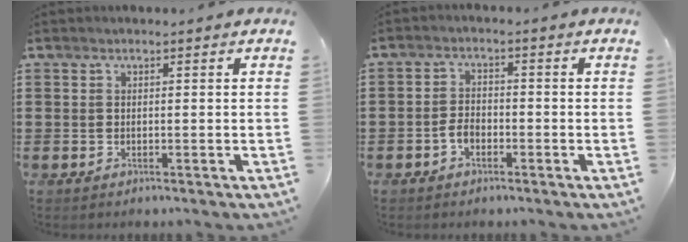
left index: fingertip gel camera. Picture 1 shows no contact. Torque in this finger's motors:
{"motor_torque": [0.32, 0.31, 0.13, 0.04]}